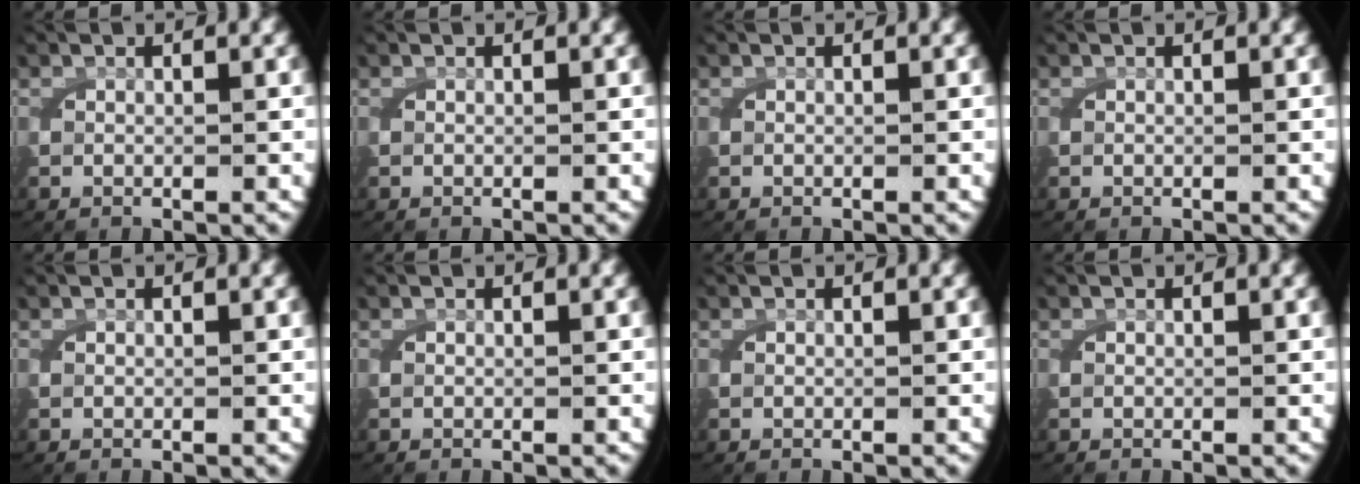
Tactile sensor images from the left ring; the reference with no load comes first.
{"total": 0.0}
{"total": 0.0}
{"total": 0.0}
{"total": 0.0}
{"total": 0.0}
{"total": 0.0}
{"total": 0.0}